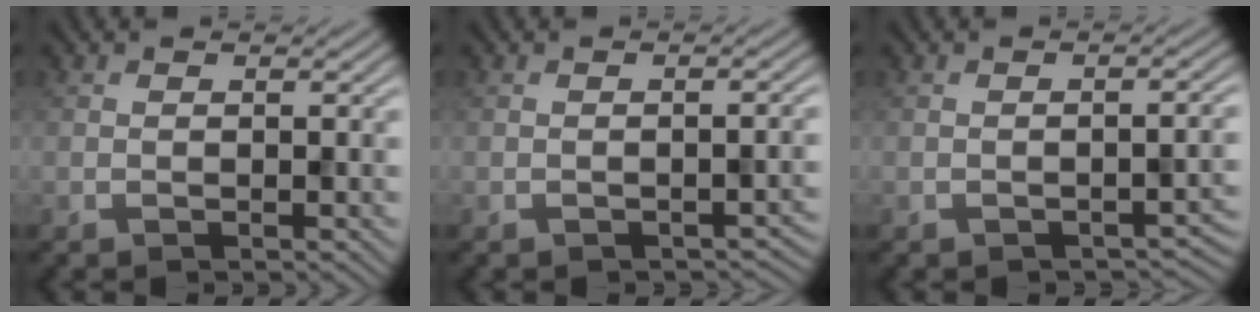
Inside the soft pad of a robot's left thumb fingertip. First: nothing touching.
{"total": 1.5, "force": [-0.9, 0.5, 1.0], "torque": [-0.014, 0.000, -0.010]}
{"total": 2.2, "force": [-1.4, 0.7, 1.5], "torque": [-0.023, -0.001, -0.015]}